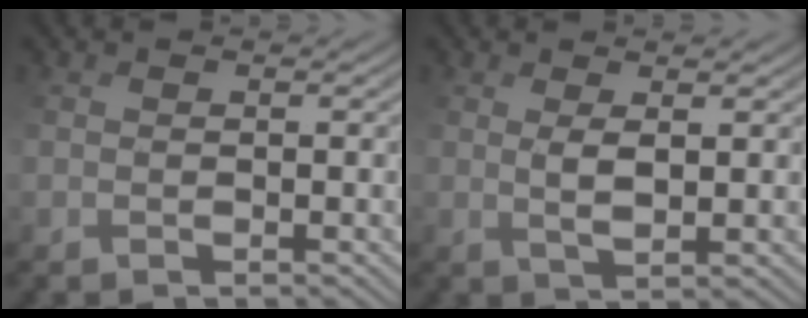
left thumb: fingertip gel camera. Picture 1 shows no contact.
{"total": 2.5, "force": [1.6, 0.2, 1.9], "torque": [-0.045, 0.004, 0.043]}